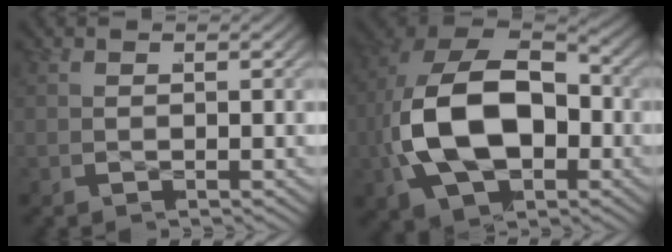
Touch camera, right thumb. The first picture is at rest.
{"total": 16.1, "force": [-0.4, 10.8, 11.9], "torque": [-0.288, -0.040, 0.015]}